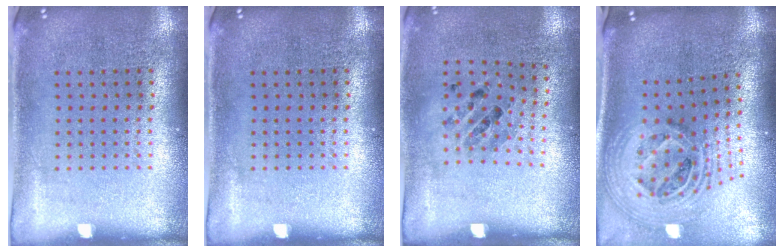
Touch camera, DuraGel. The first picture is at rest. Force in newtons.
{"total": 0.0}
{"total": 0.9, "press": 0.8, "slide": 0.5}
{"total": 2.6, "press": 1.9, "slide": 1.9}